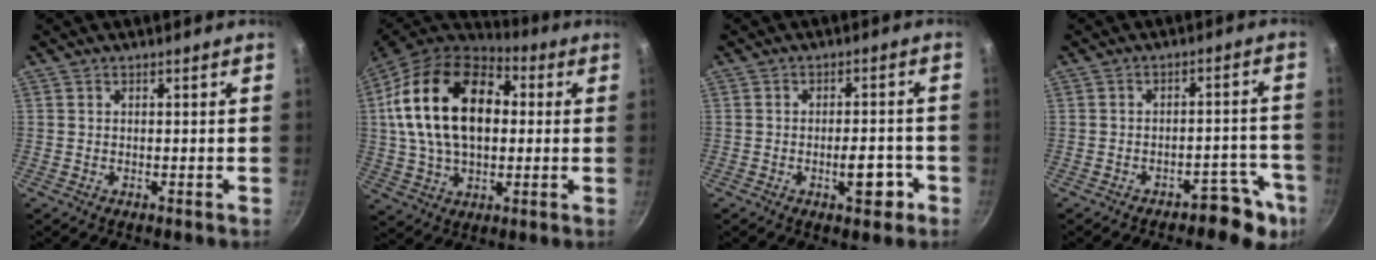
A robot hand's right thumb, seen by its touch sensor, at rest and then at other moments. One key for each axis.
{"total": 23.0, "fx": 3.6, "fy": 14.6, "fz": 17.5, "tx": -0.289, "ty": 0.022, "tz": 0.051}
{"total": 5.7, "fx": -2.3, "fy": 2.5, "fz": 4.5, "tx": -0.037, "ty": 0.017, "tz": -0.030}
{"total": 7.7, "fx": -5.0, "fy": 3.8, "fz": 4.5, "tx": -0.006, "ty": 0.059, "tz": -0.055}